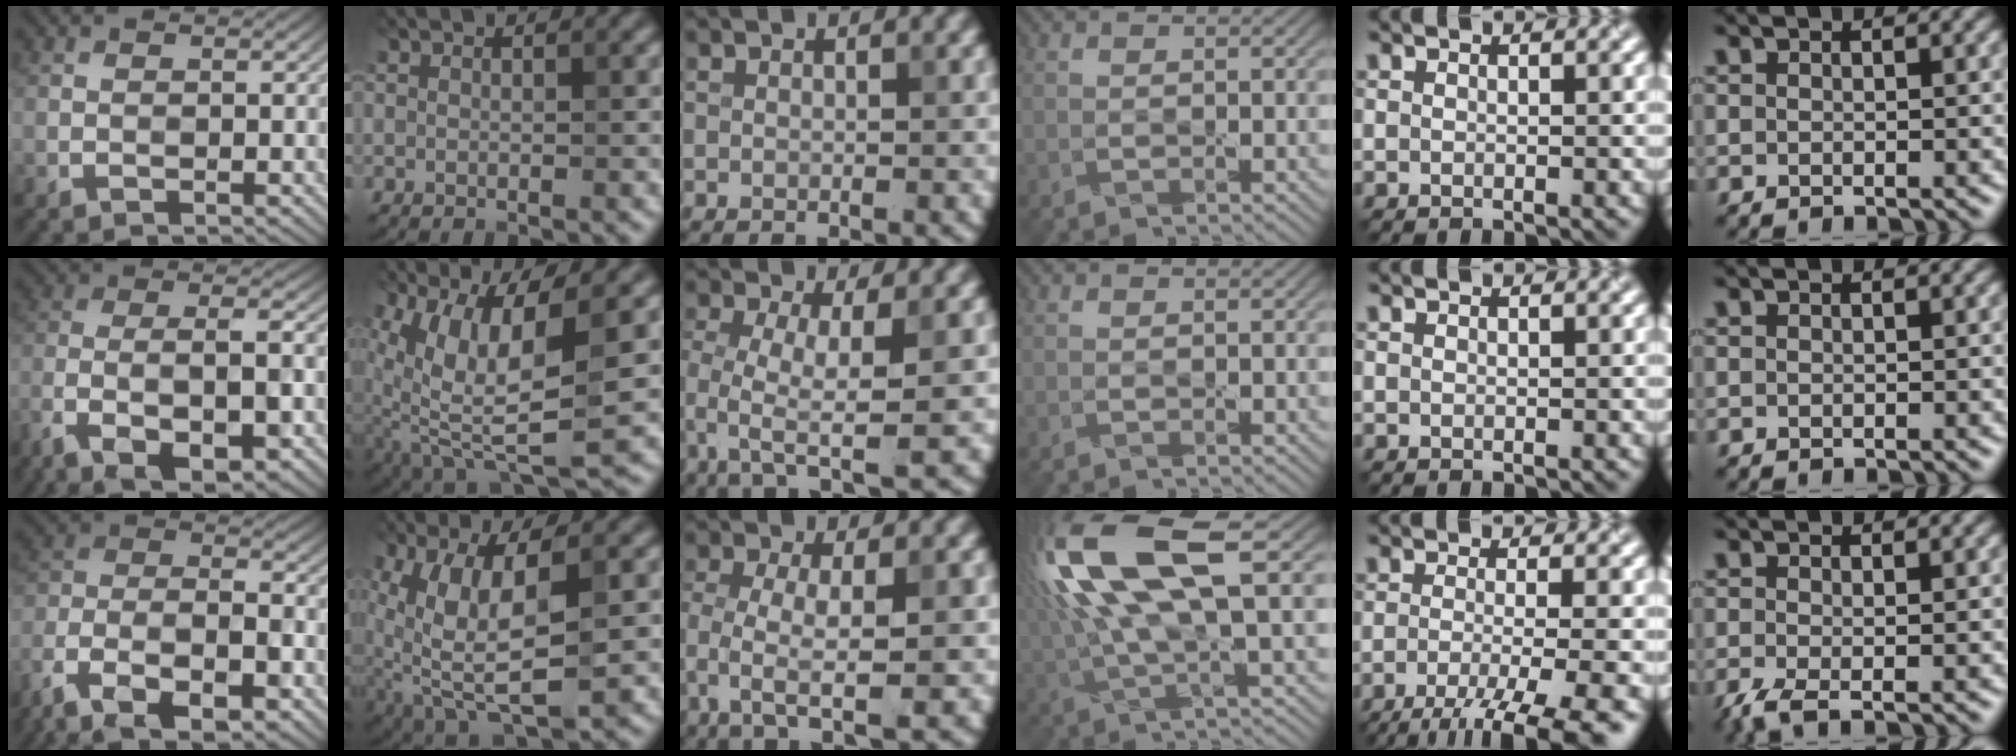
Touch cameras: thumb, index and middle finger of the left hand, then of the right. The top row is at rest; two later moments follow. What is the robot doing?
{"motion": "wipe", "object": "glass cup"}